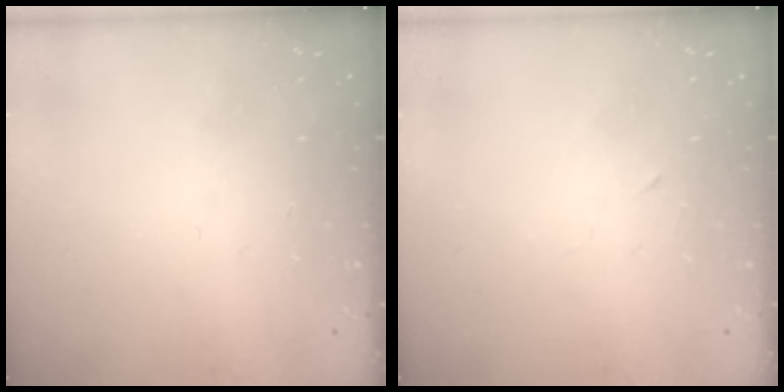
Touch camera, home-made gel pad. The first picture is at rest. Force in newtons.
{"total": 2.7, "press": 2.5, "slide": 1.0}